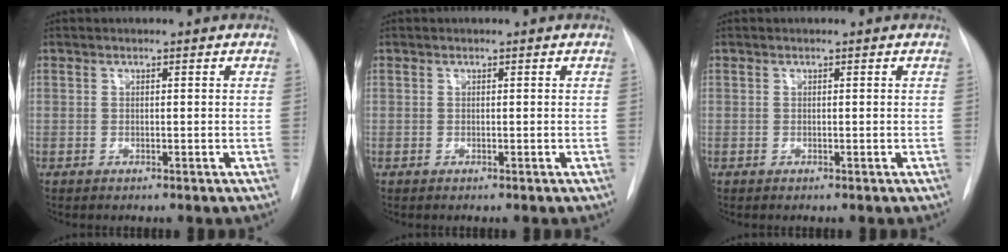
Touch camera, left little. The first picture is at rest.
{"total": 0.0}
{"total": 0.0}